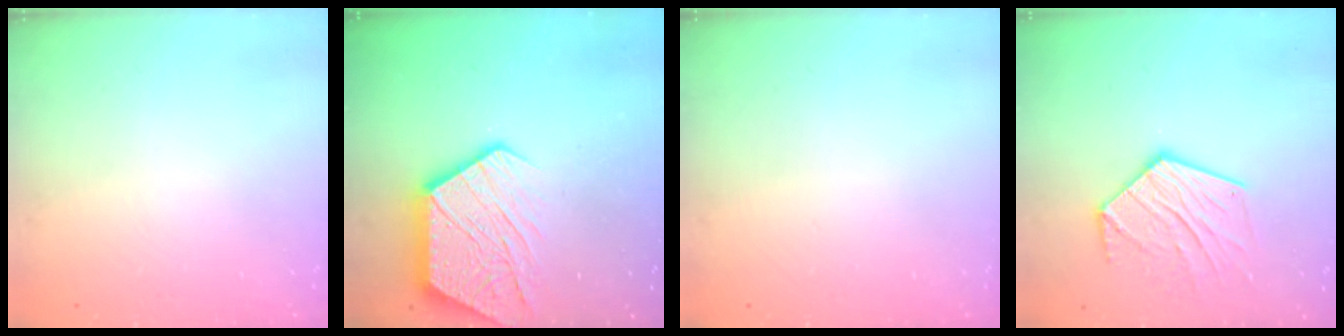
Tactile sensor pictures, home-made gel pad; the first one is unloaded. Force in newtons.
{"total": 16.0, "press": 16.0, "slide": 1.1}
{"total": 0.0}
{"total": 14.0, "press": 13.9, "slide": 1.0}